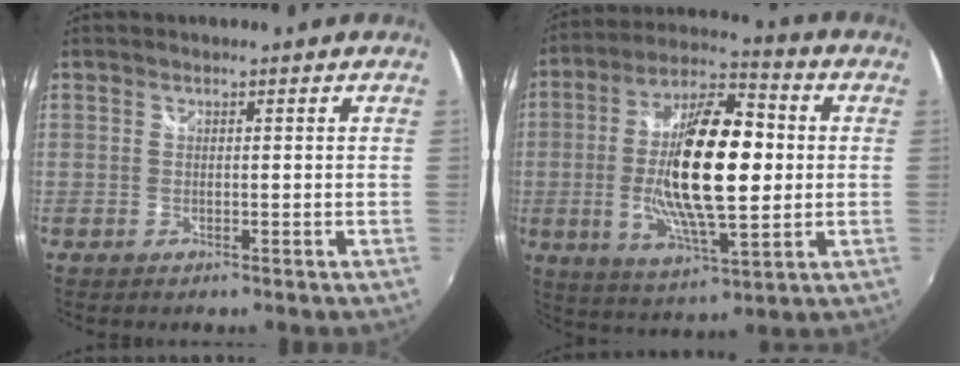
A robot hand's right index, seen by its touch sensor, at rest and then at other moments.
{"total": 19.5, "force": [-0.3, 6.7, 18.3], "torque": [-0.343, 0.003, -0.007]}